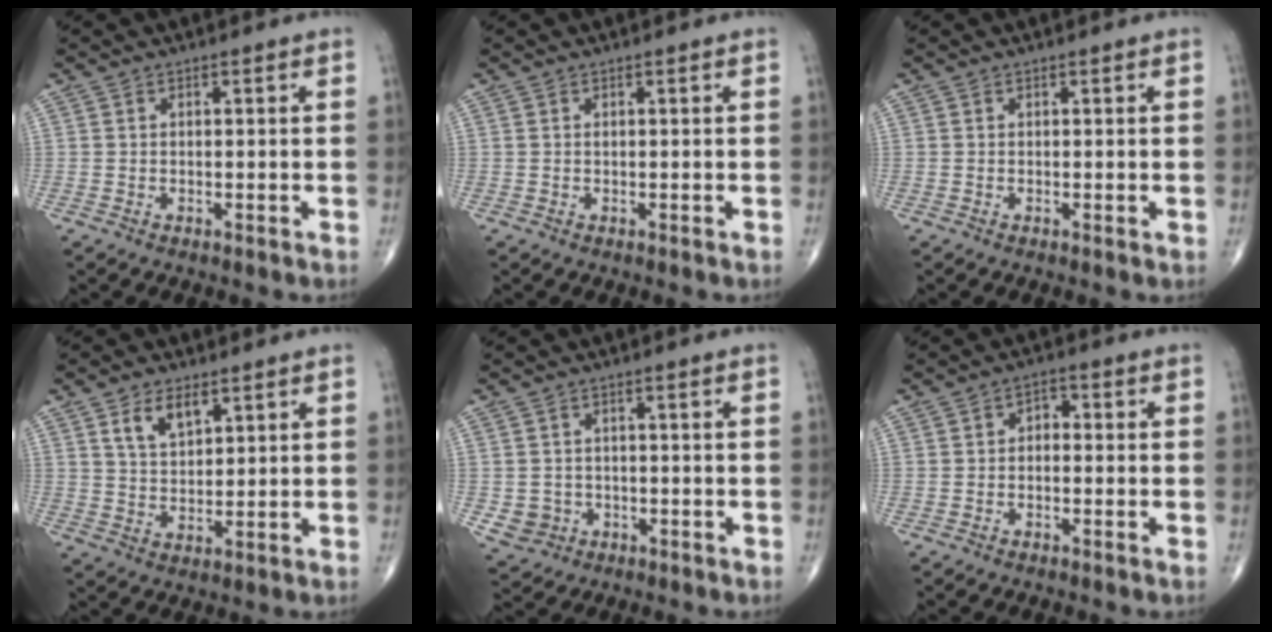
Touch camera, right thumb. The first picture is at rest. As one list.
[{"total": 0.0}, {"total": 0.0}, {"total": 6.0, "force": [3.3, 3.2, 3.9], "torque": [-0.058, -0.020, 0.066]}, {"total": 4.2, "force": [-0.9, 4.0, 0.9], "torque": [-0.003, 0.005, -0.009]}, {"total": 2.6, "force": [-0.3, 1.9, 1.7], "torque": [-0.010, 0.014, -0.015]}]